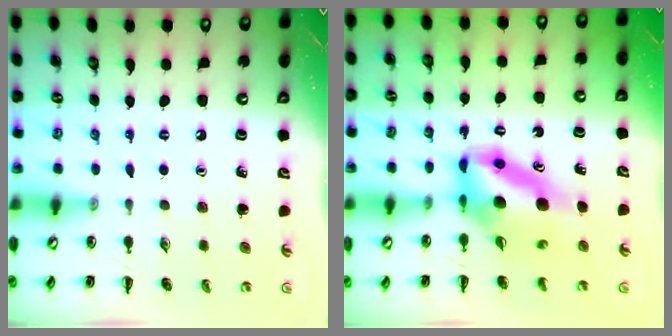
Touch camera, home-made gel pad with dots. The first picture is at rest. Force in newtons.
{"total": 9.1, "press": 8.7, "slide": 2.6}